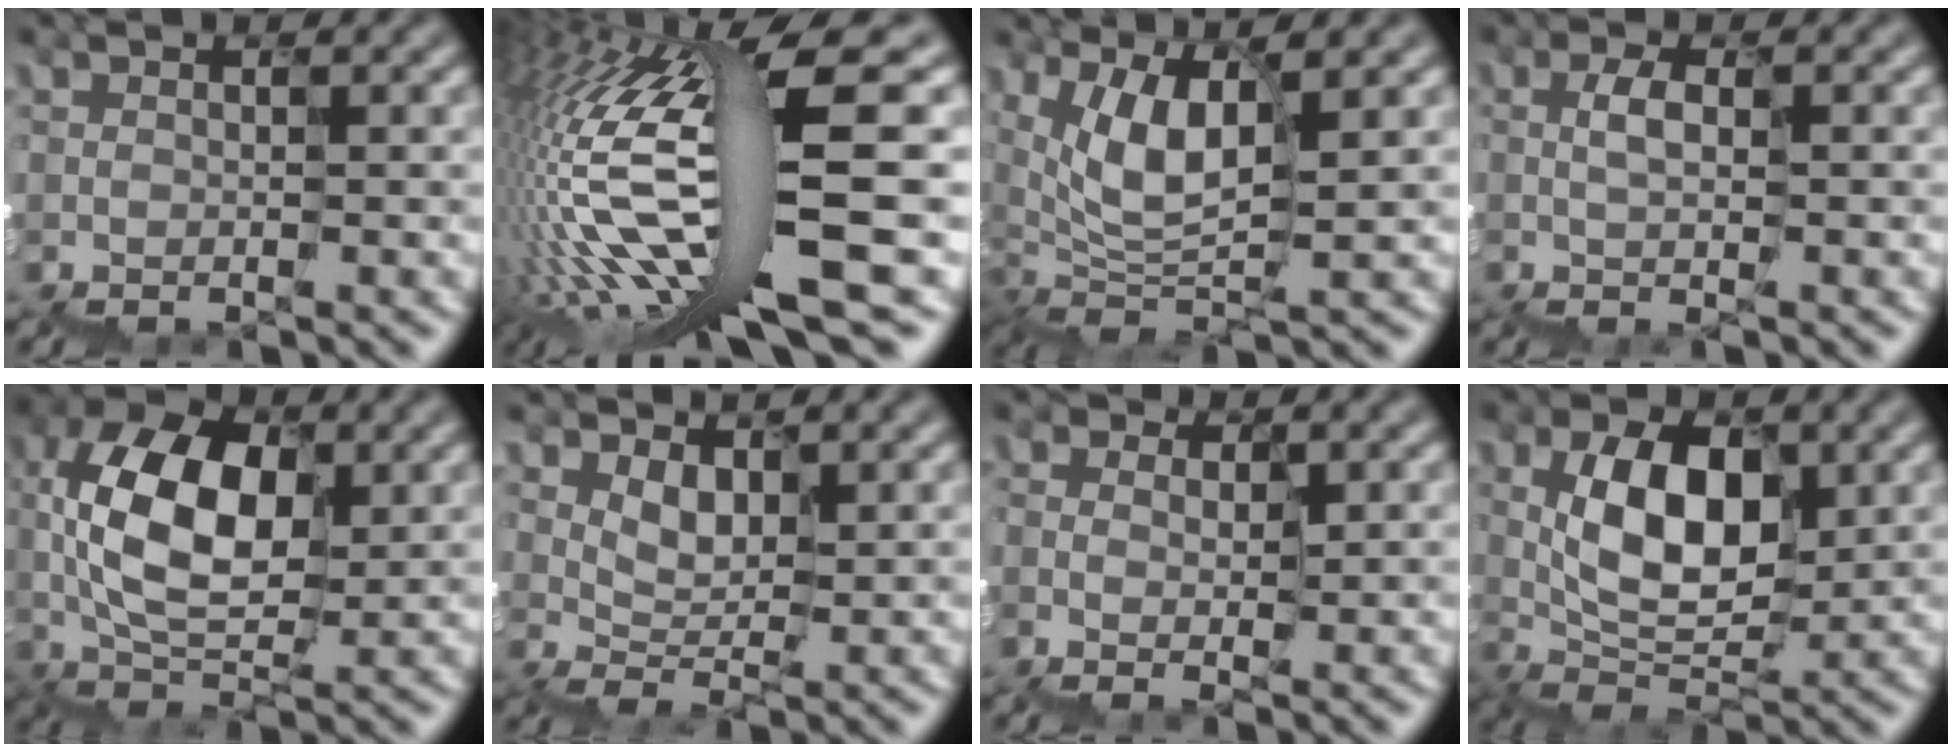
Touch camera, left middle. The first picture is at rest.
{"total": 14.7, "force": [-1.9, 2.8, 14.3], "torque": [-0.288, -0.004, -0.022]}
{"total": 4.5, "force": [1.4, 2.1, 3.7], "torque": [-0.110, 0.002, 0.023]}
{"total": 0.0}
{"total": 7.1, "force": [0.9, 4.4, 5.4], "torque": [-0.125, 0.014, 0.009]}
{"total": 1.2, "force": [1.0, 0.6, -0.2], "torque": [-0.013, 0.002, 0.021]}
{"total": 2.2, "force": [0.3, 1.8, 1.1], "torque": [-0.019, 0.006, -0.001]}
{"total": 4.7, "force": [0.8, 2.9, 3.7], "torque": [-0.083, 0.006, 0.014]}